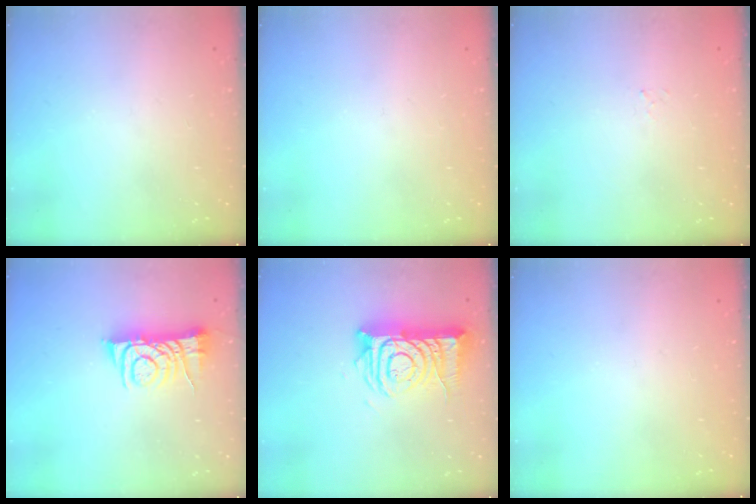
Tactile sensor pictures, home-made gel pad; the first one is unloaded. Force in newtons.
{"total": 0.0}
{"total": 1.5, "press": 1.5, "slide": 0.2}
{"total": 7.0, "press": 7.0, "slide": 0.9}
{"total": 14.2, "press": 14.1, "slide": 1.2}
{"total": 0.0}